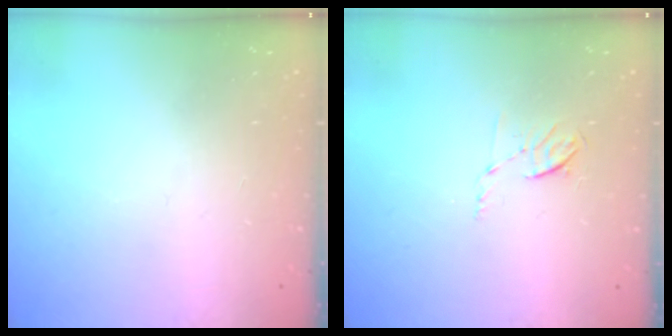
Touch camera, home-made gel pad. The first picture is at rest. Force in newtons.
{"total": 4.4, "press": 4.2, "slide": 1.5}